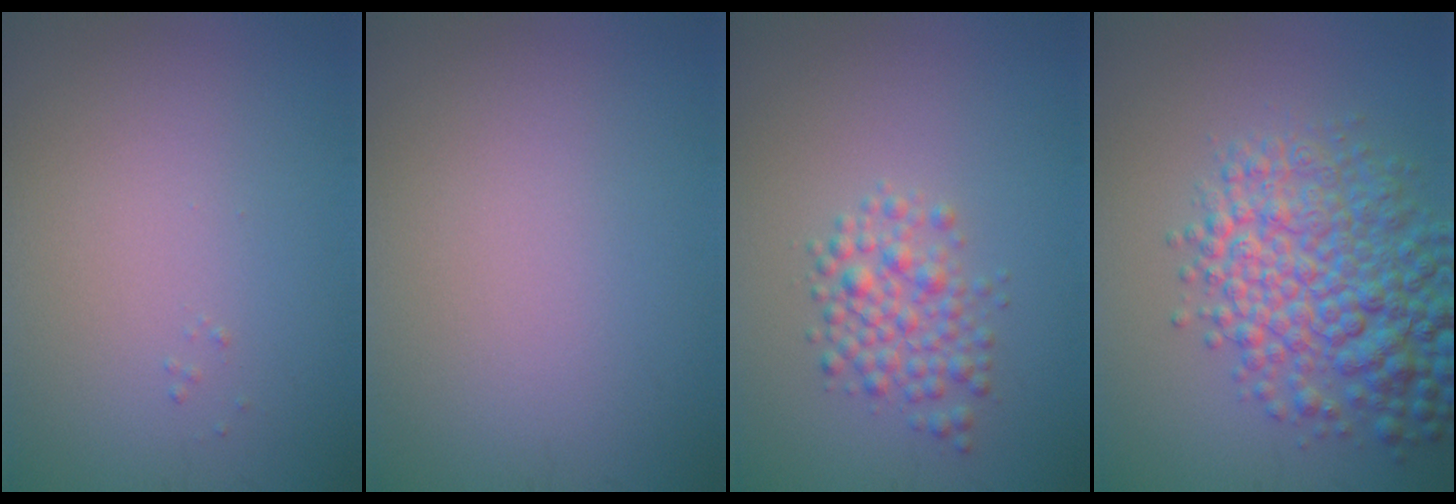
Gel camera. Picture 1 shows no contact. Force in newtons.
{"total": 0.0}
{"total": 3.0, "press": 3.0, "slide": 0.1}
{"total": 8.2, "press": 8.2, "slide": 0.3}